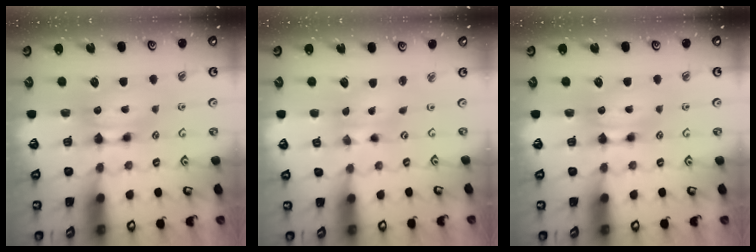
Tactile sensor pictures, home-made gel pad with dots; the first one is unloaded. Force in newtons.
{"total": 1.4, "press": 0.3, "slide": 1.4}
{"total": 0.0}